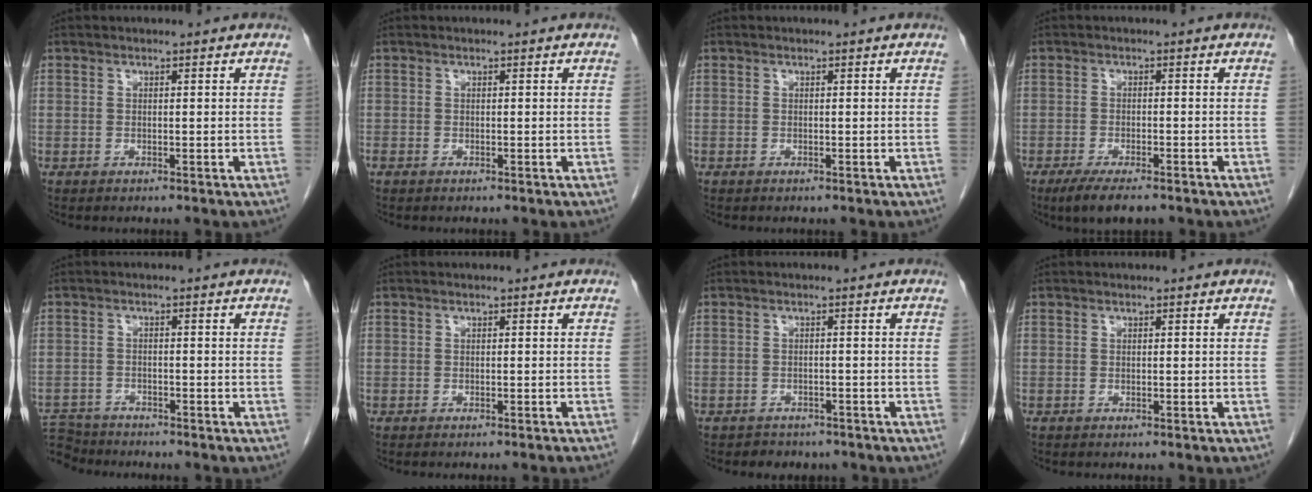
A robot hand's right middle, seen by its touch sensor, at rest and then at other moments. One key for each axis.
{"total": 0.0}
{"total": 0.0}
{"total": 5.6, "fx": -4.1, "fy": 1.2, "fz": 3.6, "tx": -0.064, "ty": -0.013, "tz": -0.064}
{"total": 6.3, "fx": -6.1, "fy": 1.7, "fz": 0.1, "tx": -0.006, "ty": 0.000, "tz": -0.110}
{"total": 2.0, "fx": -1.8, "fy": -0.3, "fz": 0.9, "tx": -0.009, "ty": 0.006, "tz": -0.022}
{"total": 3.5, "fx": -2.9, "fy": 1.9, "fz": 0.3, "tx": -0.017, "ty": 0.004, "tz": -0.036}
{"total": 0.0}